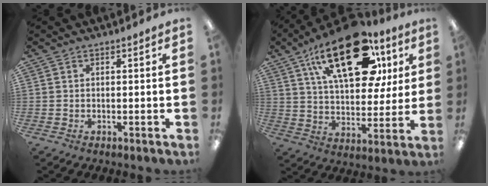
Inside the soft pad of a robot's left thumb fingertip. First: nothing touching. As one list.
[{"total": 26.8, "force": [13.0, 13.5, 19.3], "torque": [-0.283, -0.044, 0.215]}]